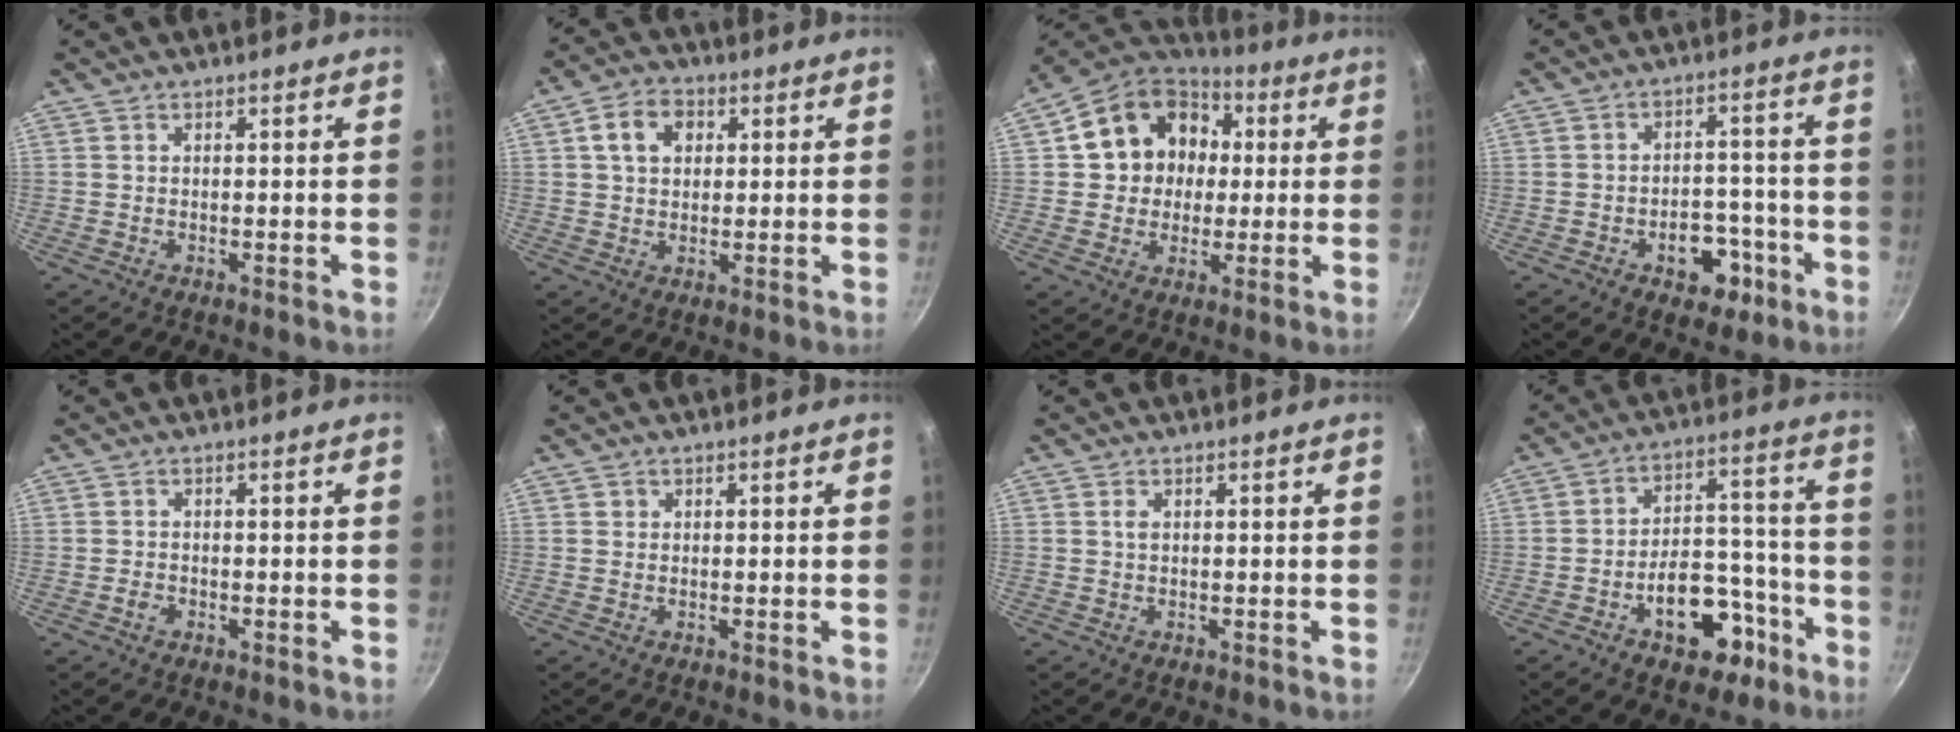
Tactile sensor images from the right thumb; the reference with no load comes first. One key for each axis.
{"total": 7.0, "fx": 2.0, "fy": 5.3, "fz": 4.1, "tx": -0.051, "ty": 0.007, "tz": 0.026}
{"total": 15.9, "fx": 2.5, "fy": 13.6, "fz": 7.9, "tx": -0.105, "ty": 0.028, "tz": 0.033}
{"total": 8.7, "fx": -4.0, "fy": 5.7, "fz": 5.2, "tx": -0.033, "ty": 0.030, "tz": -0.050}
{"total": 1.0, "fx": -0.5, "fy": 0.6, "fz": 0.7, "tx": -0.015, "ty": 0.004, "tz": -0.012}
{"total": 0.7, "fx": 0.2, "fy": 0.6, "fz": 0.1, "tx": 0.005, "ty": 0.002, "tz": 0.001}
{"total": 1.0, "fx": 0.2, "fy": 0.6, "fz": 0.7, "tx": -0.012, "ty": 0.002, "tz": 0.003}
{"total": 14.7, "fx": -7.1, "fy": 8.9, "fz": 9.3, "tx": -0.093, "ty": 0.073, "tz": -0.092}